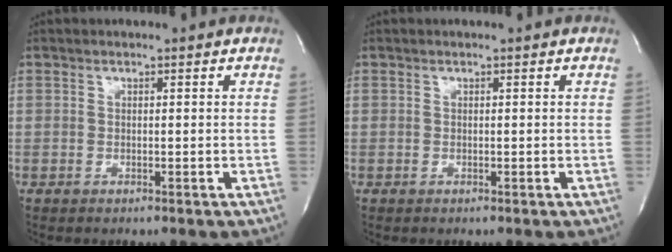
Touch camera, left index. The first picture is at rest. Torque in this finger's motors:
{"motor_torque": [0.00, 0.00, 0.00, 0.00]}